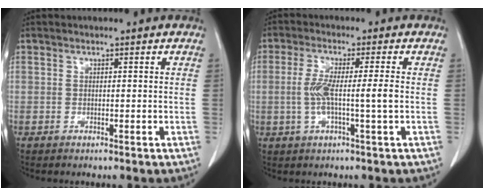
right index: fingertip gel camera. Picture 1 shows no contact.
{"total": 6.2, "force": [-0.6, -0.3, 6.2], "torque": [-0.125, 0.001, -0.011]}